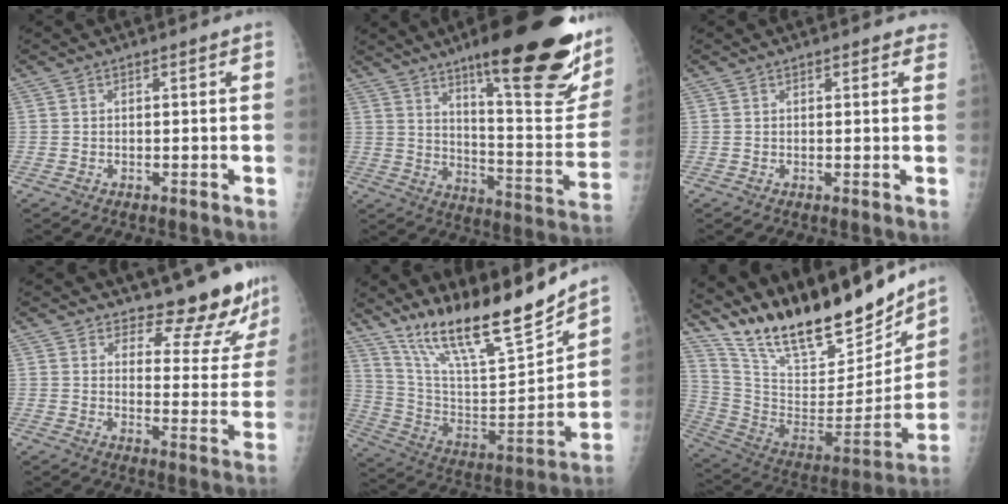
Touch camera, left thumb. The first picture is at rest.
{"total": 29.6, "force": [16.7, 6.8, 23.5], "torque": [-0.262, -0.065, 0.251]}
{"total": 2.3, "force": [1.7, 1.0, 1.1], "torque": [0.010, 0.001, 0.013]}
{"total": 12.3, "force": [11.6, 3.1, 2.8], "torque": [0.003, -0.108, 0.142]}
{"total": 22.0, "force": [17.9, 3.4, 12.3], "torque": [-0.184, -0.095, 0.320]}
{"total": 28.0, "force": [22.5, 8.4, 14.4], "torque": [-0.214, -0.096, 0.378]}